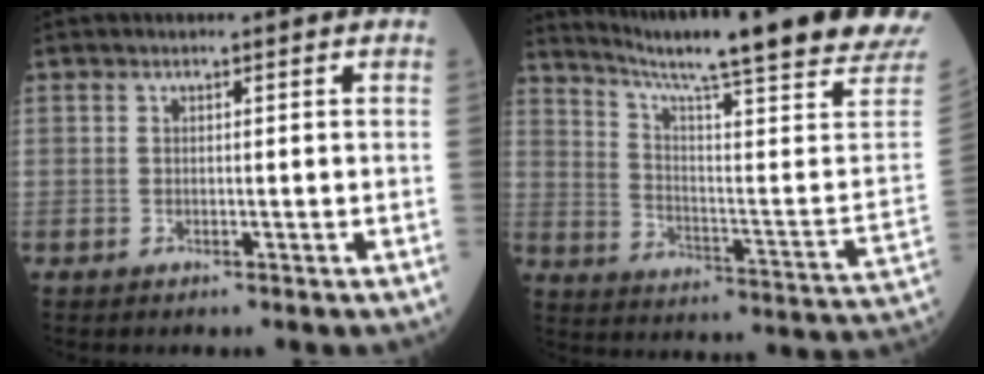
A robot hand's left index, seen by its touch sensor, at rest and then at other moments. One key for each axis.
{"total": 26.2, "fx": 20.5, "fy": -1.5, "fz": 16.2, "tx": -0.262, "ty": -0.072, "tz": 0.281}